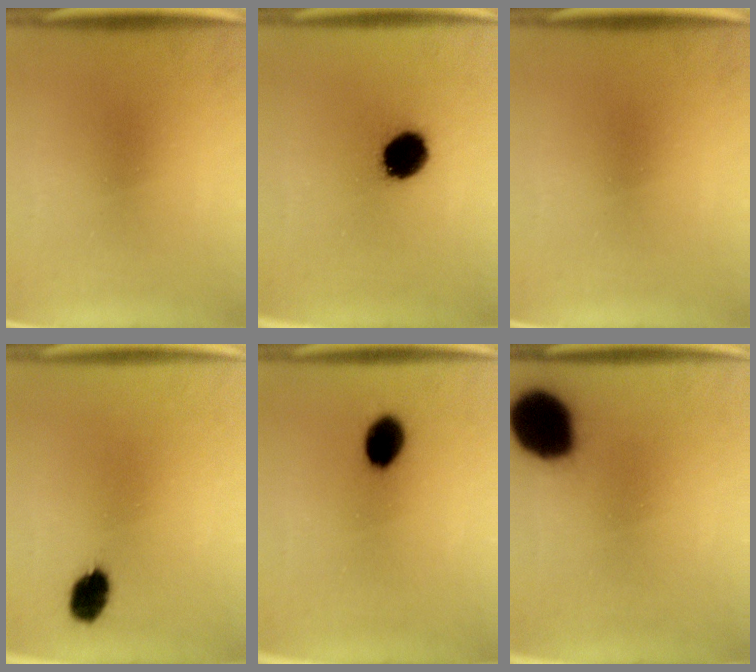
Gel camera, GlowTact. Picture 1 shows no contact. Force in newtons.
{"total": 10.8}
{"total": 0.0}
{"total": 5.5}
{"total": 6.7}
{"total": 17.8}